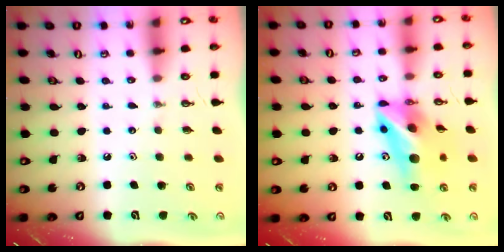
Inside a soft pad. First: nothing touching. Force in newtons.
{"total": 12.8, "press": 12.6, "slide": 1.9}